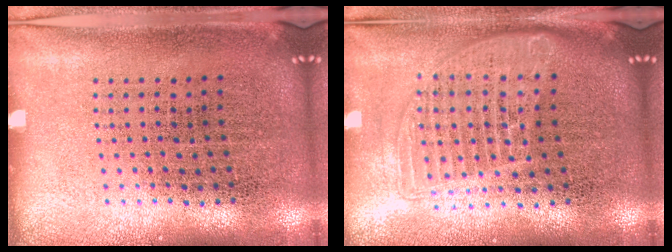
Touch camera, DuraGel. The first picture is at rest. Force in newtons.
{"total": 1.4, "press": 1.2, "slide": 0.7}